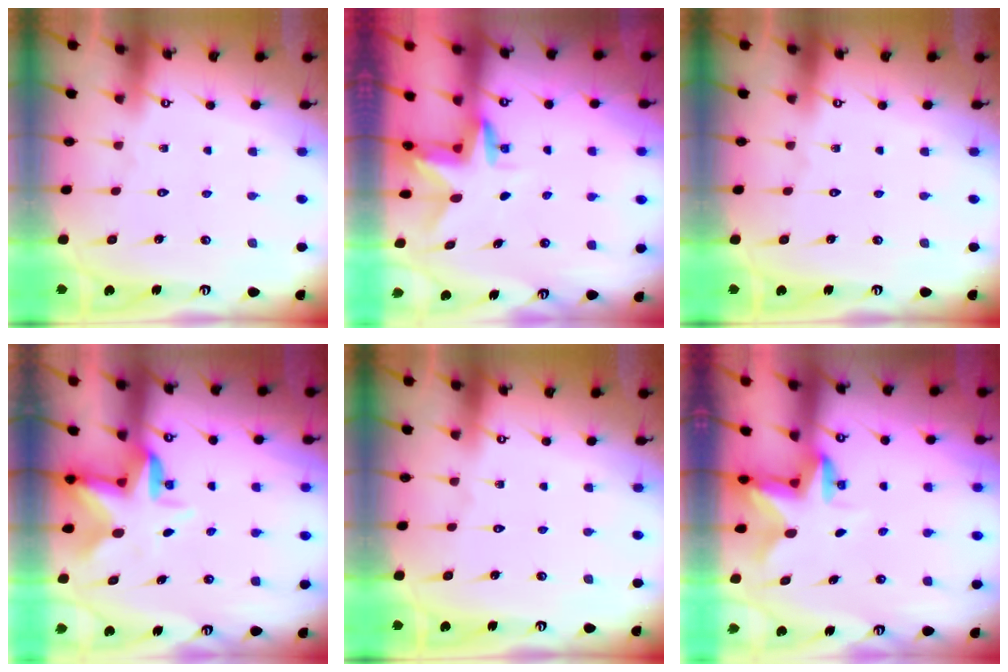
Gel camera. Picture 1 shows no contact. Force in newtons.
{"total": 3.0, "press": 3.0, "slide": 0.2}
{"total": 0.0}
{"total": 4.9, "press": 4.6, "slide": 1.5}
{"total": 0.0}
{"total": 2.5, "press": 2.4, "slide": 0.6}